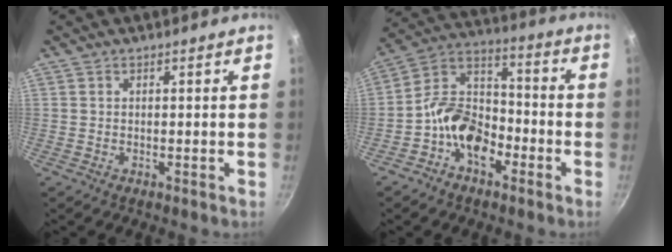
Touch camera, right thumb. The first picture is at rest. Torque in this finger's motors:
{"motor_torque": [1.52, 1.24, -0.02, -0.12, 0.09]}